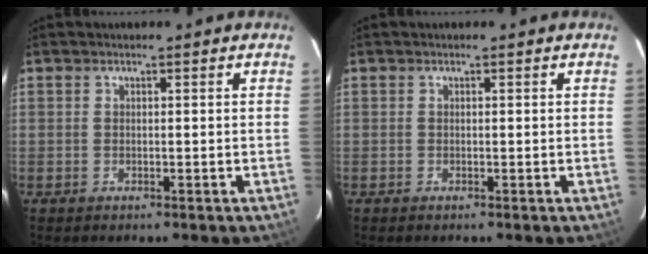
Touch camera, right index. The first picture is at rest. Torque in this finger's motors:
{"motor_torque": [0.03, -0.06, 0.03, 0.01]}